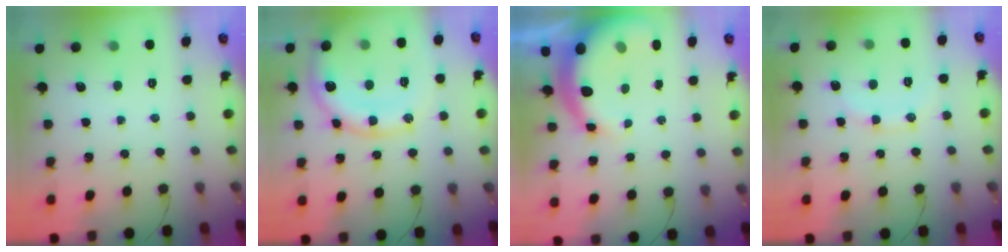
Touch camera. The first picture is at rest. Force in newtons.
{"total": 16.4, "press": 16.3, "slide": 1.0}
{"total": 8.6, "press": 8.4, "slide": 1.9}
{"total": 8.8, "press": 8.7, "slide": 1.3}